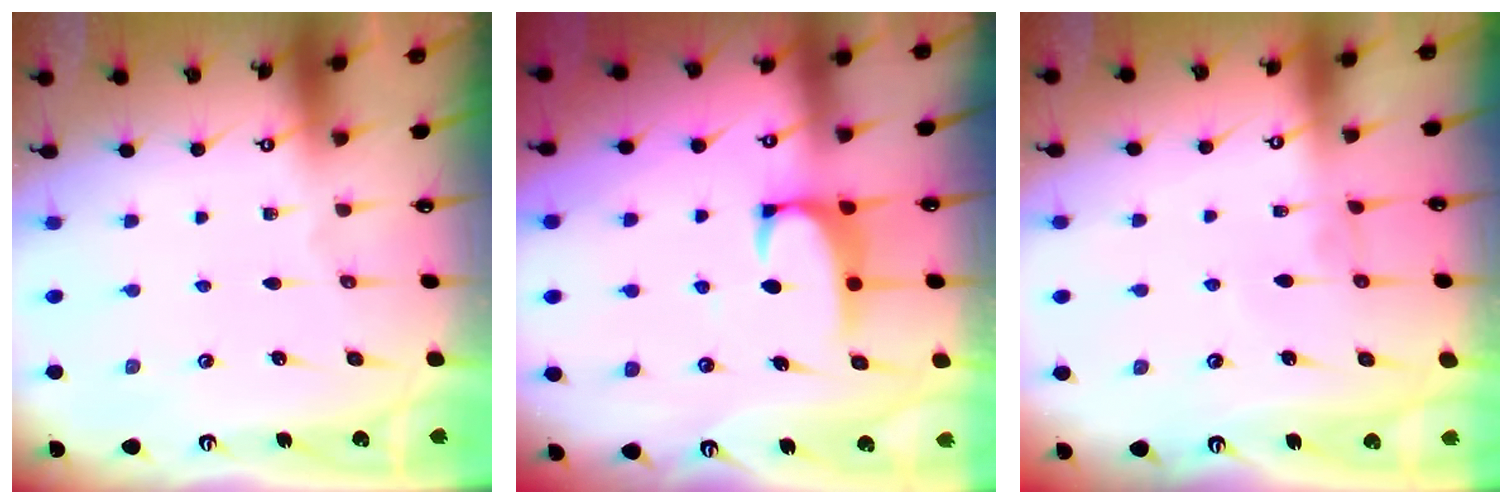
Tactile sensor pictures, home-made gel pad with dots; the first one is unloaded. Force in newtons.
{"total": 2.0, "press": 1.9, "slide": 0.6}
{"total": 1.1, "press": 1.0, "slide": 0.2}